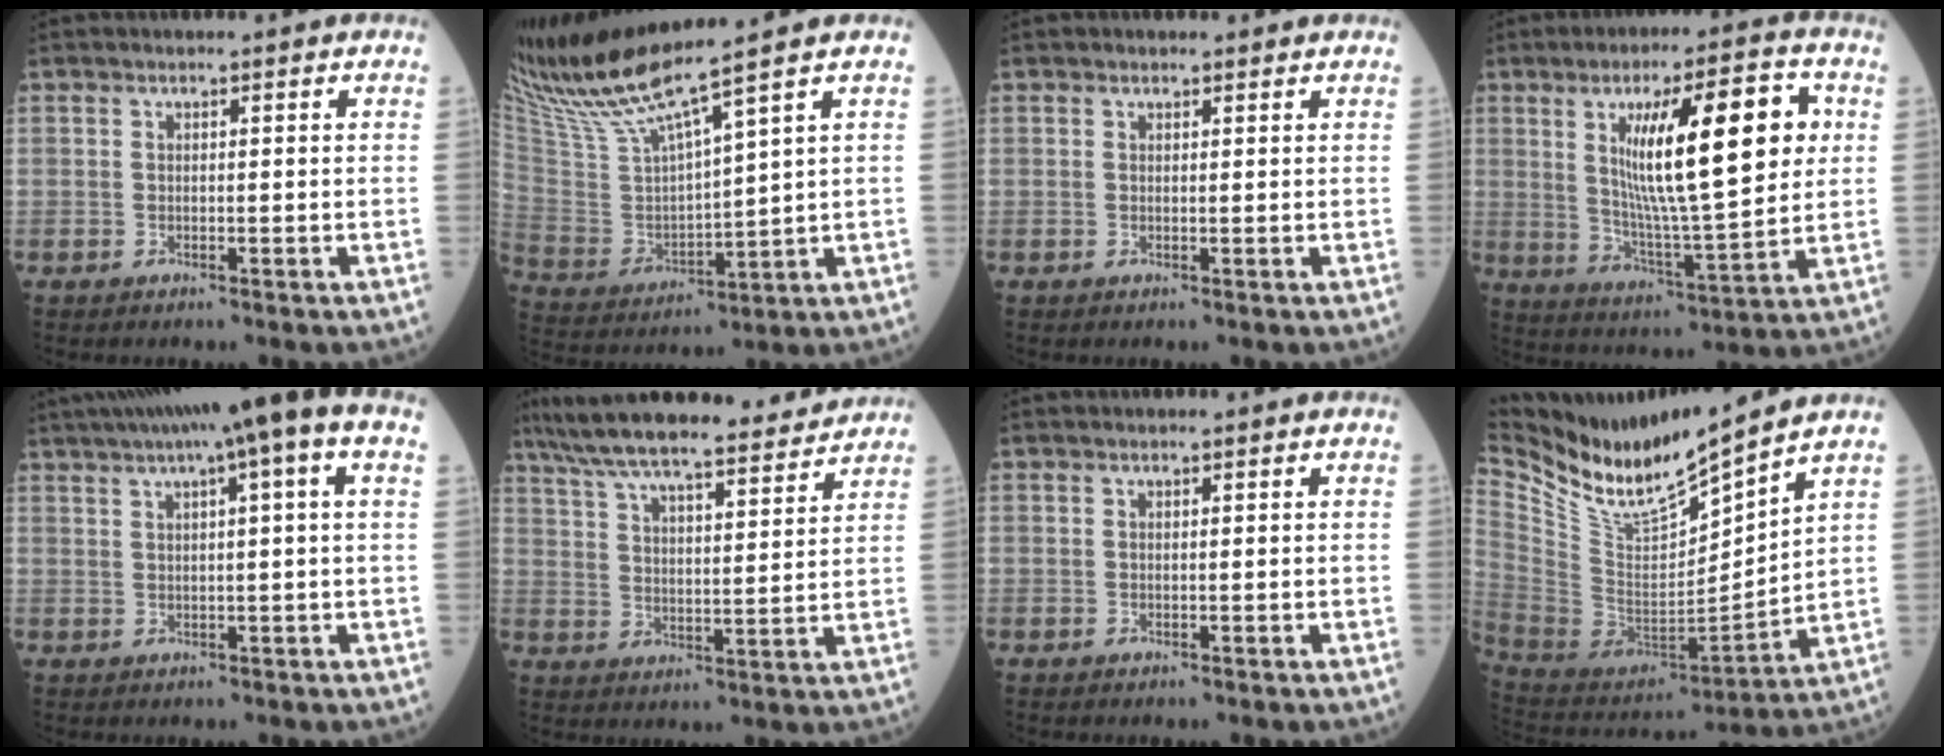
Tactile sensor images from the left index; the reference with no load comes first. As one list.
[{"total": 12.3, "force": [10.4, -1.7, 6.3], "torque": [-0.140, -0.008, 0.214]}, {"total": 0.9, "force": [0.8, 0.3, 0.2], "torque": [-0.008, 0.003, 0.009]}, {"total": 16.9, "force": [4.1, 2.6, 16.1], "torque": [-0.274, 0.003, 0.068]}, {"total": 13.9, "force": [8.2, 0.5, 11.2], "torque": [-0.186, 0.050, 0.110]}, {"total": 18.7, "force": [16.8, 1.7, 8.0], "torque": [-0.142, 0.019, 0.256]}, {"total": 0.0}, {"total": 13.4, "force": [12.0, 0.8, 5.9], "torque": [-0.132, -0.019, 0.250]}]